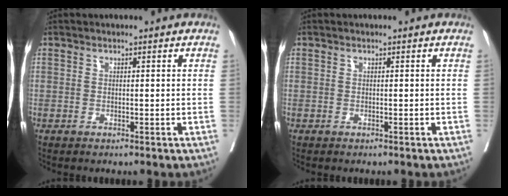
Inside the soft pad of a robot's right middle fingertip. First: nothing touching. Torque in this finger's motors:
{"motor_torque": [-0.03, -0.16, 0.00, 0.00]}